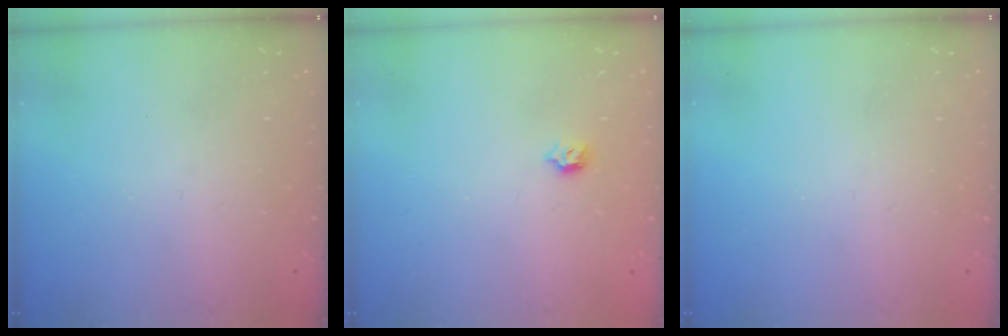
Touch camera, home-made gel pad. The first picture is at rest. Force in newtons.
{"total": 5.1, "press": 5.0, "slide": 1.0}
{"total": 0.0}